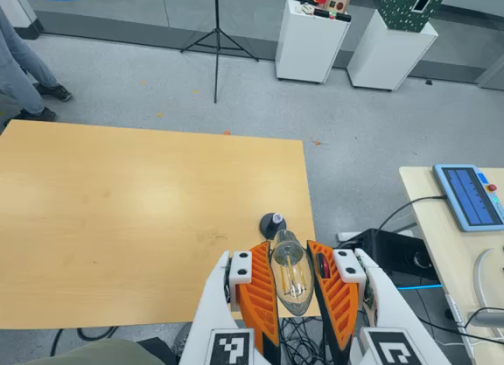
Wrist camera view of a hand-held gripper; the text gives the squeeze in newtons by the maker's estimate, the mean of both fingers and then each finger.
{"total": 17.8, "left": 18.9, "right": 16.7}